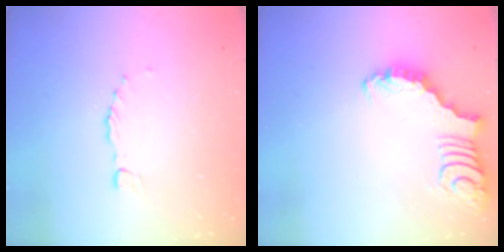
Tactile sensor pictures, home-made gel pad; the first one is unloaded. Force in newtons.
{"total": 2.2, "press": 2.2, "slide": 0.0}